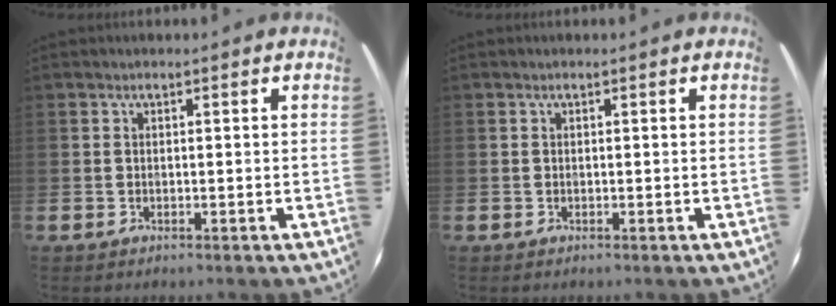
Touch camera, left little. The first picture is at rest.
{"total": 0.0}